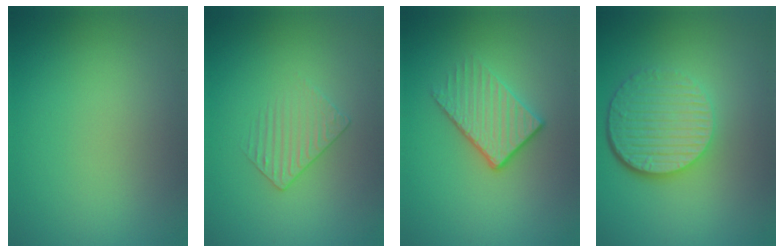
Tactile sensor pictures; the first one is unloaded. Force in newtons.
{"total": 1.4, "press": 0.9, "slide": 1.1}
{"total": 3.3, "press": 2.7, "slide": 1.8}
{"total": 6.0, "press": 4.2, "slide": 4.2}